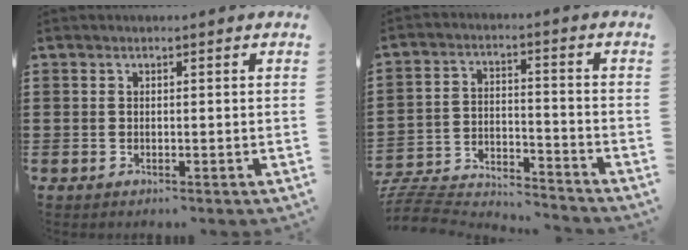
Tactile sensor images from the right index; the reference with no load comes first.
{"total": 6.1, "force": [-6.0, 0.6, 1.0], "torque": [-0.034, -0.005, -0.125]}